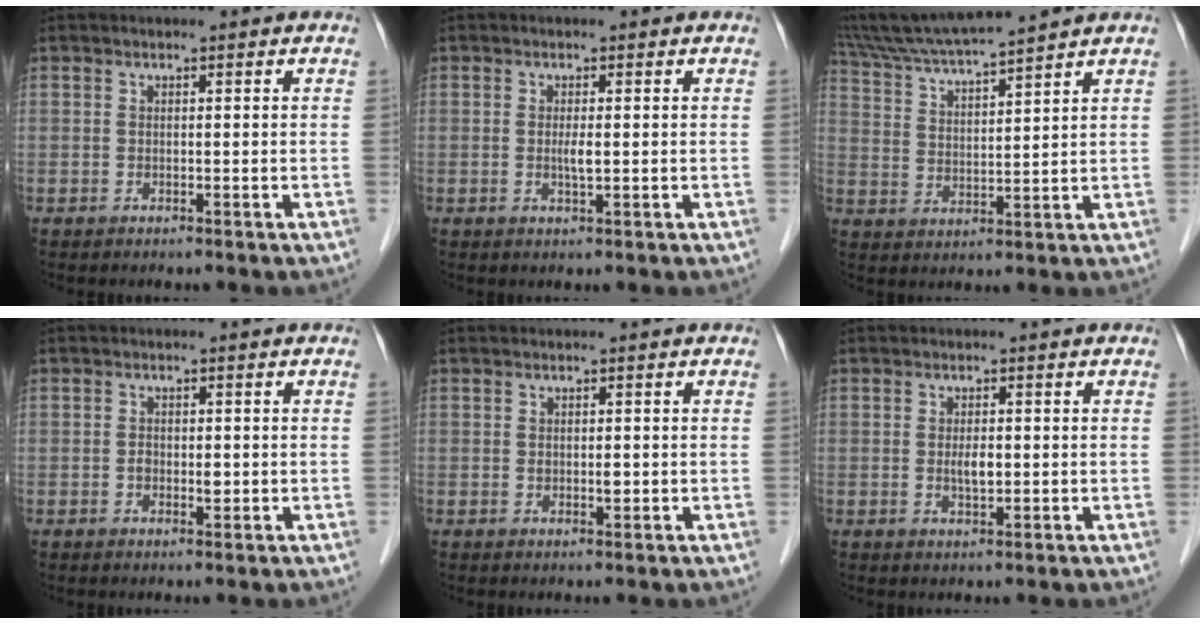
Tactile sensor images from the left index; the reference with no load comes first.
{"total": 1.5, "force": [-0.3, 0.2, 1.5], "torque": [-0.031, -0.005, -0.005]}
{"total": 11.9, "force": [10.7, -1.1, 5.1], "torque": [-0.102, 0.012, 0.191]}
{"total": 1.9, "force": [-0.5, 1.1, 1.5], "torque": [-0.026, -0.001, -0.007]}
{"total": 1.2, "force": [-0.2, 0.7, 1.0], "torque": [-0.014, -0.003, -0.002]}
{"total": 2.1, "force": [-0.3, 0.8, 2.0], "torque": [-0.040, -0.004, -0.004]}